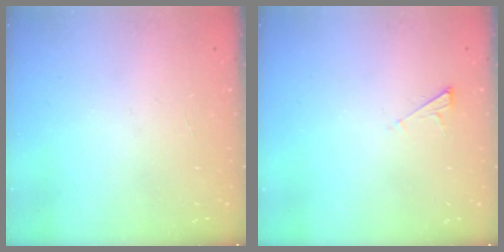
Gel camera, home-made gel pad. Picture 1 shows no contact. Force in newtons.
{"total": 2.5, "press": 2.4, "slide": 0.3}